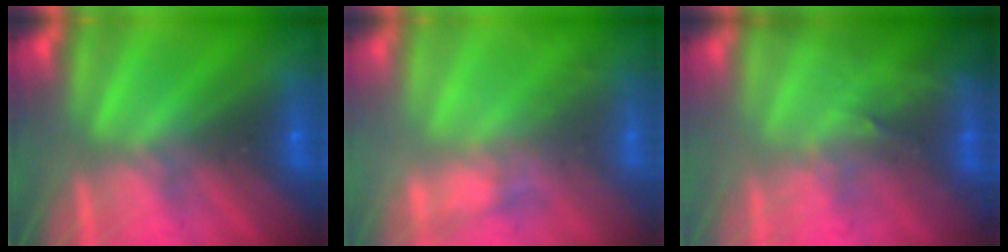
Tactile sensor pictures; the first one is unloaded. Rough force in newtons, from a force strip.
{"total": 2.8}
{"total": 2.7}